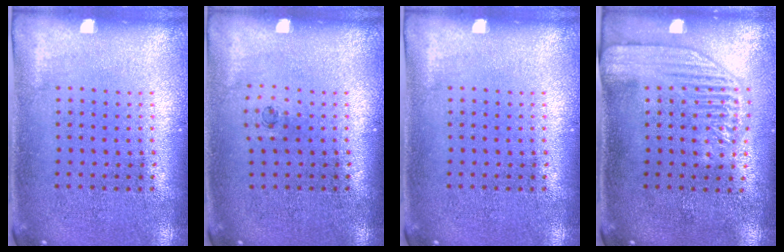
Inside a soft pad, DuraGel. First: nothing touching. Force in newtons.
{"total": 0.6, "press": 0.3, "slide": 0.5}
{"total": 0.0}
{"total": 2.1, "press": 1.9, "slide": 0.9}